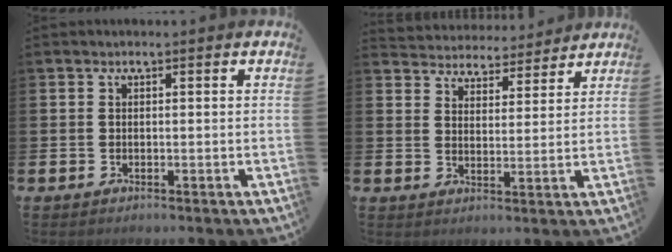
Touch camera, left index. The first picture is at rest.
{"total": 4.5, "force": [4.4, 1.0, -0.4], "torque": [-0.007, -0.036, 0.075]}